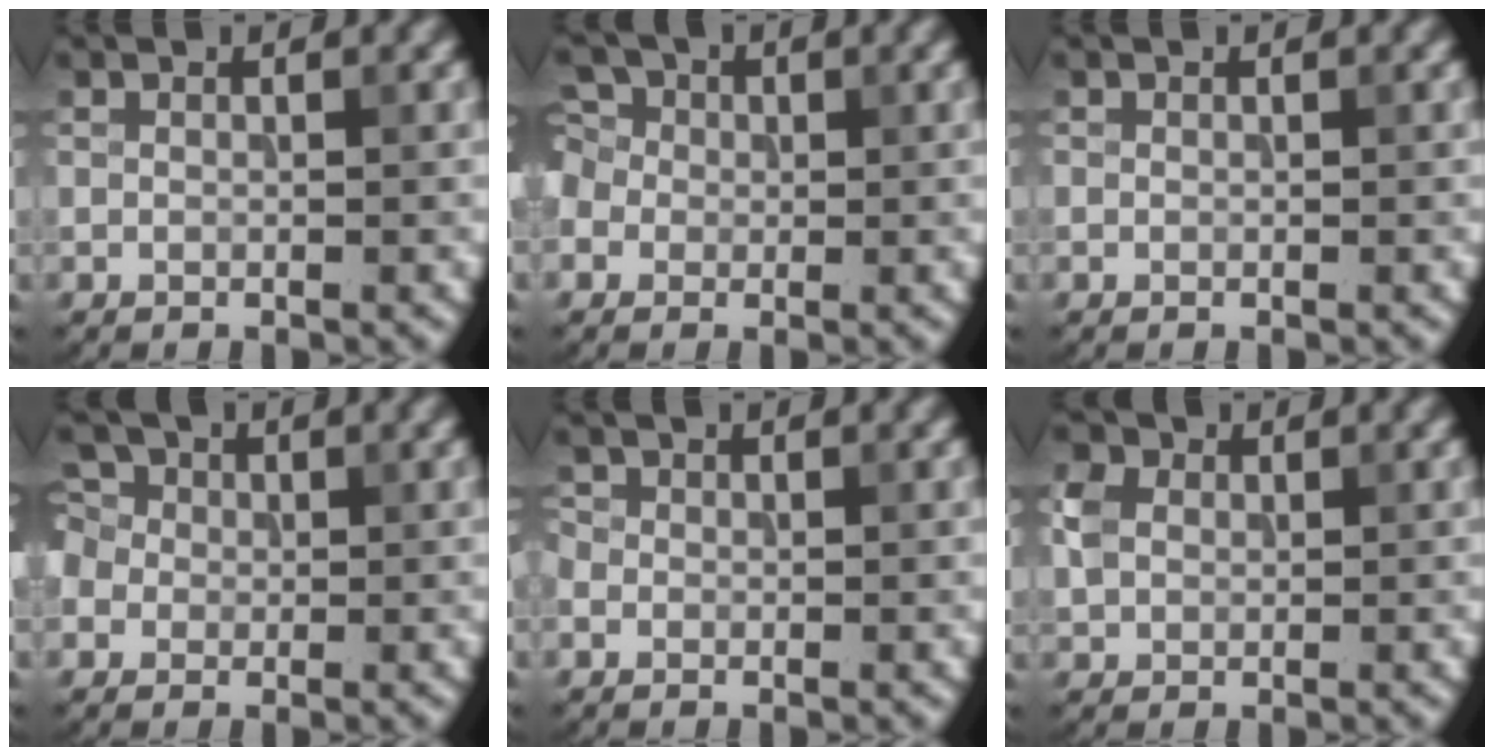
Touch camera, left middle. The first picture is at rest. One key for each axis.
{"total": 4.3, "fx": 0.5, "fy": 3.9, "fz": 1.8, "tx": -0.029, "ty": 0.030, "tz": -0.022}
{"total": 0.0}
{"total": 4.8, "fx": 0.8, "fy": 4.3, "fz": 2.0, "tx": -0.032, "ty": 0.033, "tz": -0.019}
{"total": 1.2, "fx": 0.0, "fy": 1.2, "fz": 0.4, "tx": -0.010, "ty": 0.002, "tz": -0.006}
{"total": 2.5, "fx": 0.4, "fy": 2.2, "fz": 1.2, "tx": -0.026, "ty": 0.003, "tz": 0.007}